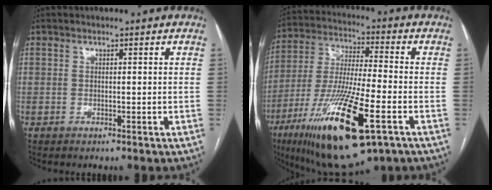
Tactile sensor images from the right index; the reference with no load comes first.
{"total": 21.7, "force": [-10.2, 4.5, 18.6], "torque": [-0.365, -0.034, -0.171]}